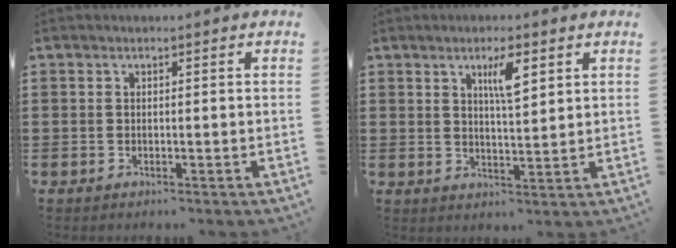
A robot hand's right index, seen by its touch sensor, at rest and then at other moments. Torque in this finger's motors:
{"motor_torque": [0.30, 0.34, 0.22, 0.06]}